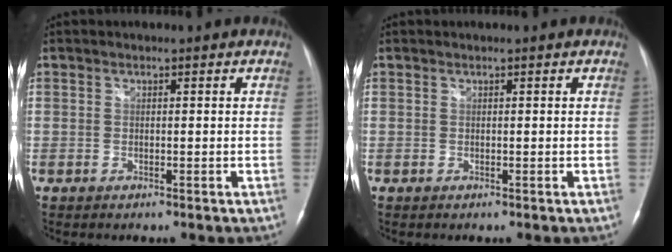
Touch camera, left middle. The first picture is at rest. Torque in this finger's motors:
{"motor_torque": [0.09, -0.09, 0.07, 0.00]}